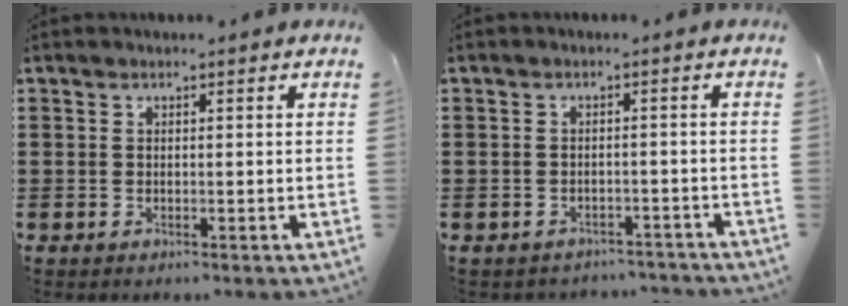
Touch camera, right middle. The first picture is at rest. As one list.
[{"total": 2.0, "force": [-2.0, 0.3, -0.1], "torque": [-0.005, 0.000, -0.045]}]